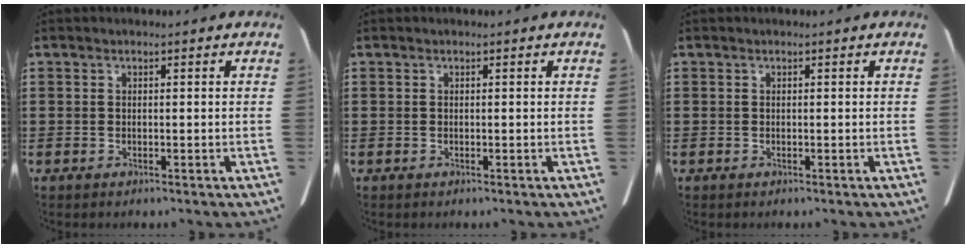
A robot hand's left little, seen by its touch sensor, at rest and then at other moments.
{"total": 0.0}
{"total": 0.0}